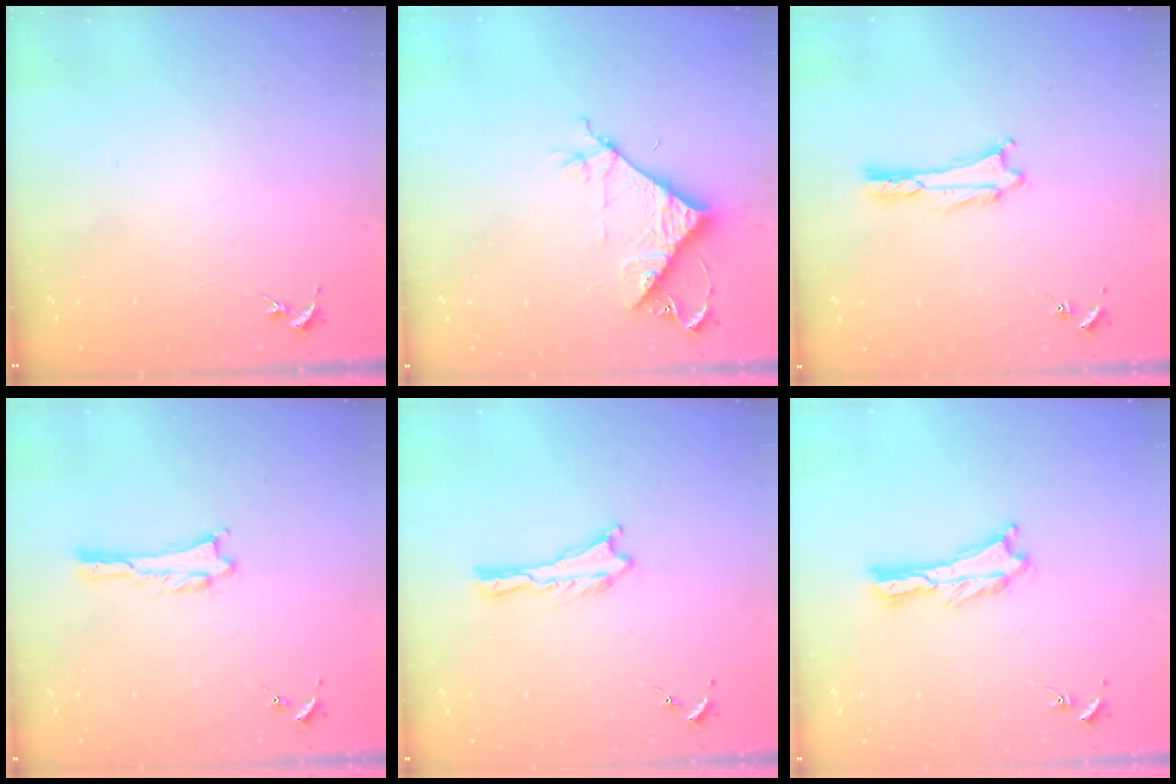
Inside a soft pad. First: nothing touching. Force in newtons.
{"total": 8.1, "press": 8.1, "slide": 0.5}
{"total": 1.8, "press": 1.8, "slide": 0.2}
{"total": 1.0, "press": 1.0, "slide": 0.1}
{"total": 0.0}
{"total": 0.9, "press": 0.9, "slide": 0.2}